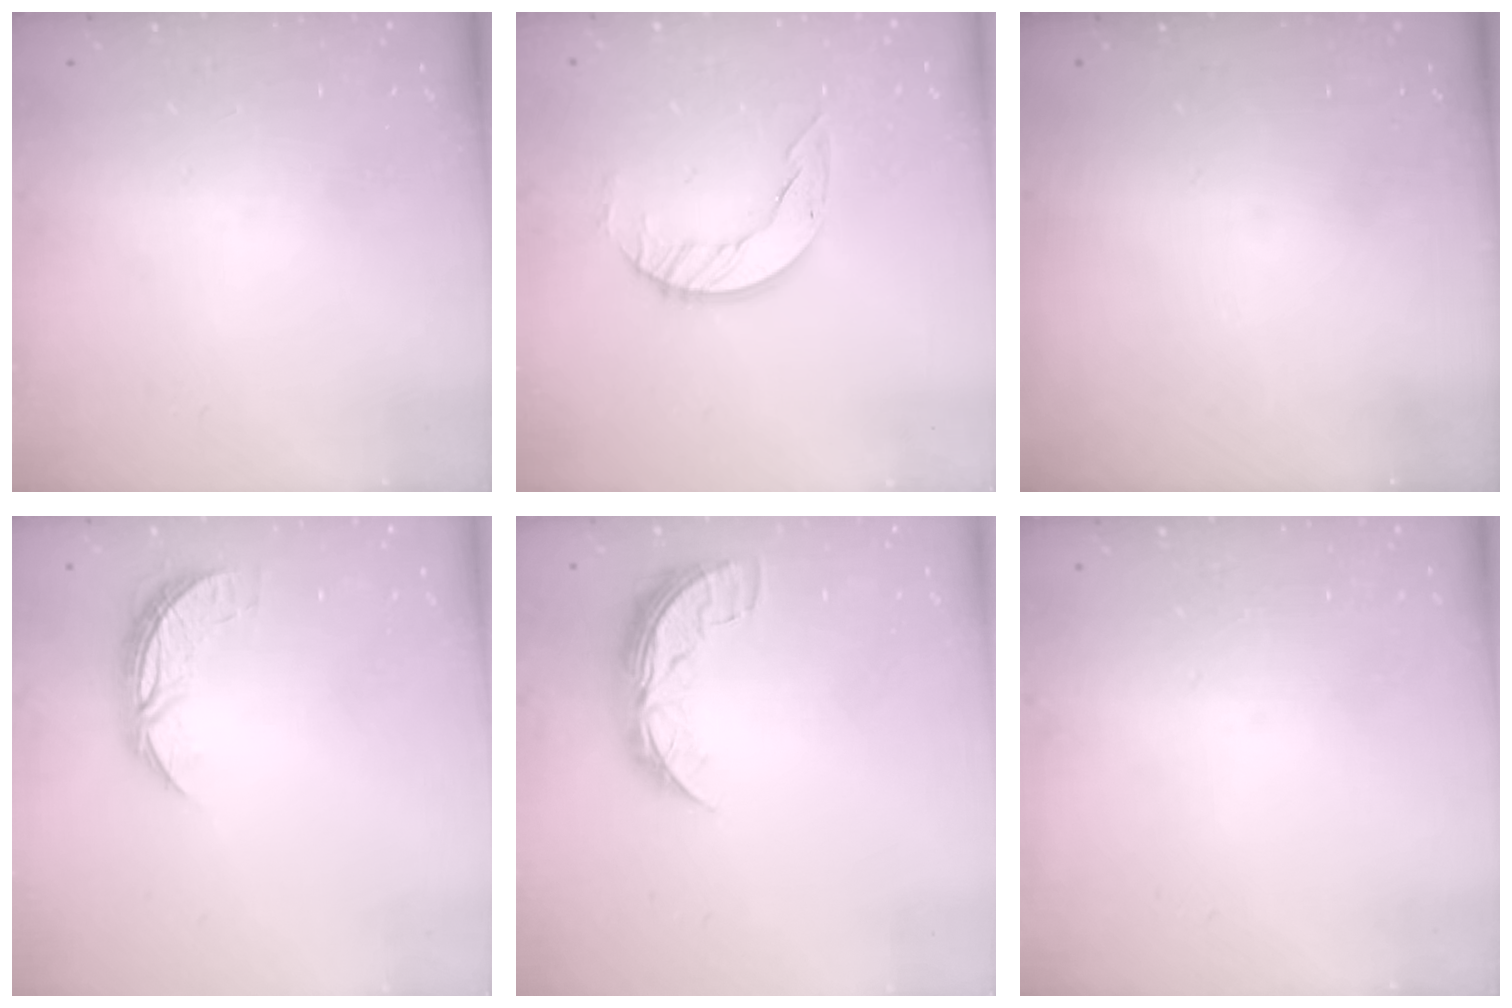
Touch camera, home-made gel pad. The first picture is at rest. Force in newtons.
{"total": 5.2, "press": 5.2, "slide": 0.5}
{"total": 0.0}
{"total": 6.8, "press": 6.8, "slide": 0.5}
{"total": 8.8, "press": 8.8, "slide": 0.2}
{"total": 0.0}